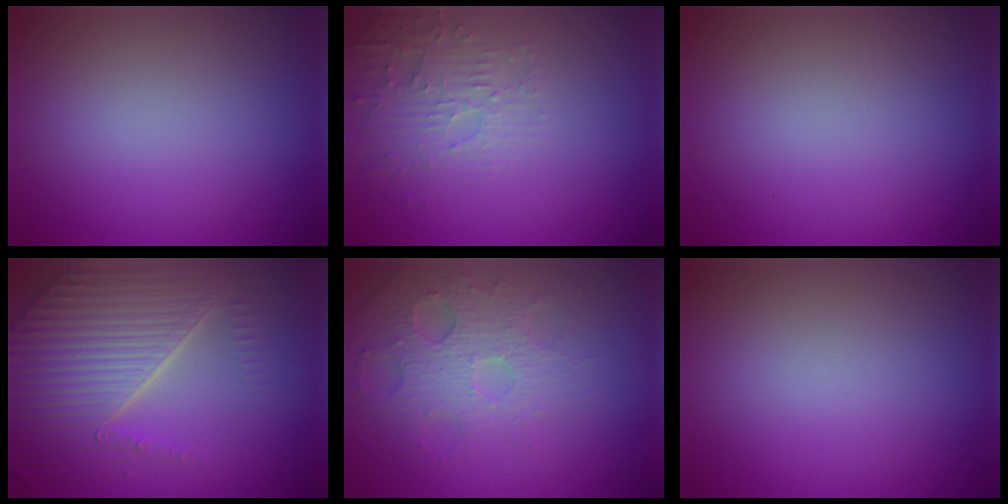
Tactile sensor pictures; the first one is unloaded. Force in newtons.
{"total": 3.2, "press": 3.1, "slide": 0.7}
{"total": 0.0}
{"total": 7.0, "press": 5.4, "slide": 4.4}
{"total": 4.0, "press": 3.6, "slide": 1.7}
{"total": 0.0}